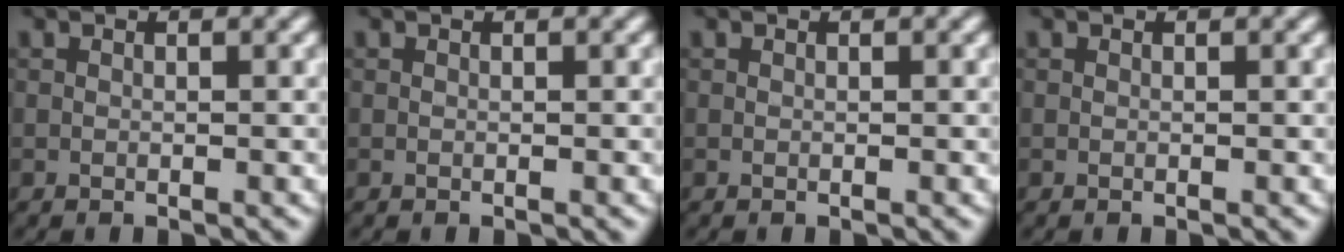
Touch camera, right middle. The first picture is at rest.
{"total": 0.0}
{"total": 0.0}
{"total": 0.0}